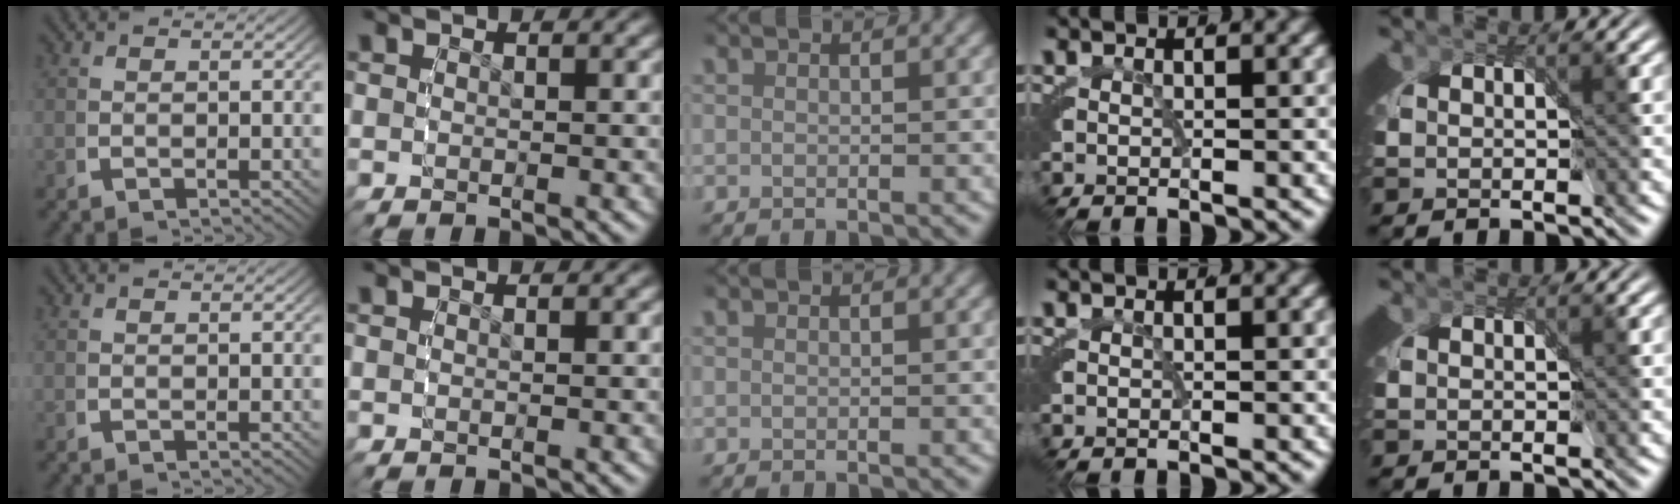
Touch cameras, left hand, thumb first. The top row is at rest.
{}